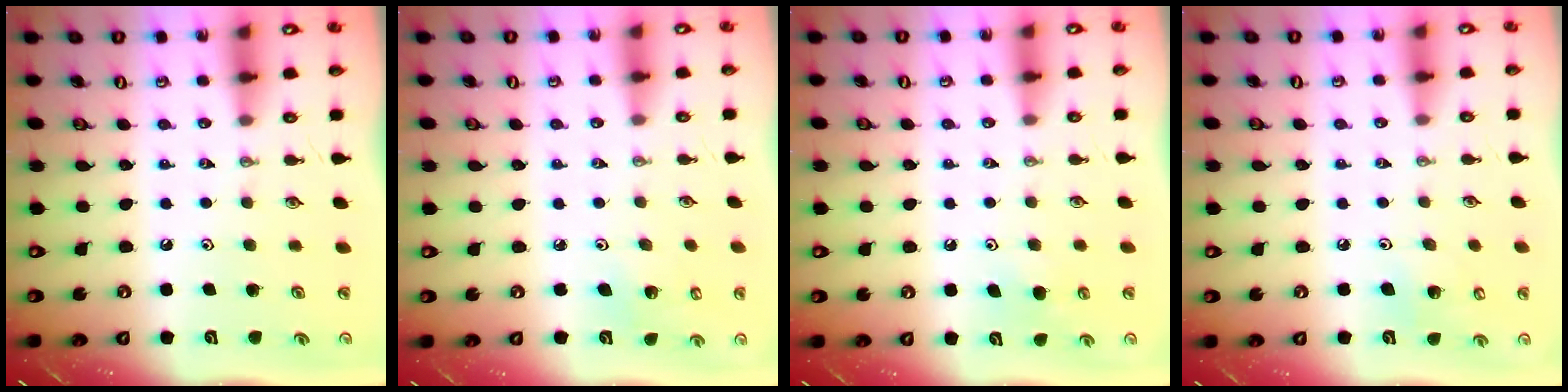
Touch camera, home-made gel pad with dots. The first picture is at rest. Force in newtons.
{"total": 4.7, "press": 4.3, "slide": 1.9}
{"total": 6.7, "press": 6.7, "slide": 0.5}
{"total": 6.5, "press": 6.4, "slide": 1.5}